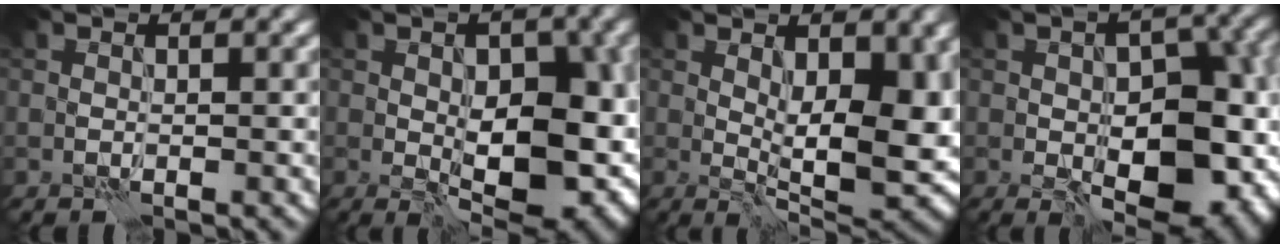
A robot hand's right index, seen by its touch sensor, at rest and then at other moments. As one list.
[{"total": 9.0, "force": [-1.2, 4.2, 7.9], "torque": [-0.105, 0.002, -0.018]}, {"total": 11.8, "force": [0.3, 5.0, 10.6], "torque": [-0.154, -0.004, 0.010]}, {"total": 13.1, "force": [-3.4, 6.9, 10.6], "torque": [-0.134, -0.006, -0.044]}]